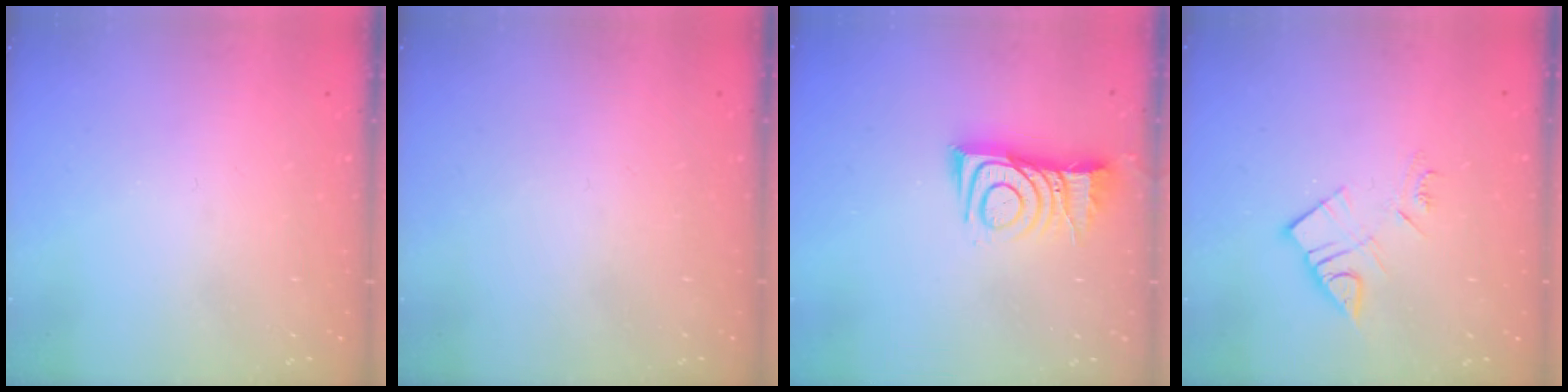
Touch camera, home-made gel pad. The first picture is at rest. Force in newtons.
{"total": 1.9, "press": 1.9, "slide": 0.1}
{"total": 10.1, "press": 10.0, "slide": 0.9}
{"total": 8.9, "press": 8.9, "slide": 0.5}